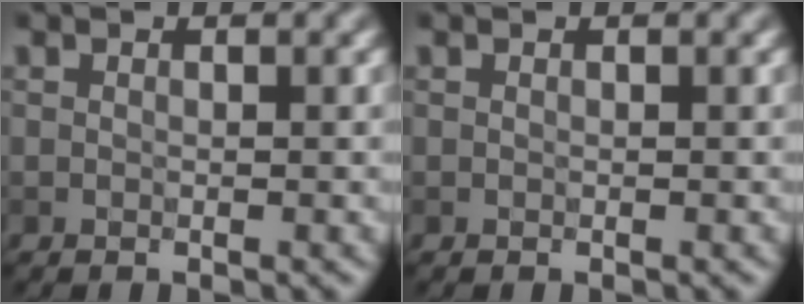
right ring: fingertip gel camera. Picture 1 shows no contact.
{"total": 0.0}